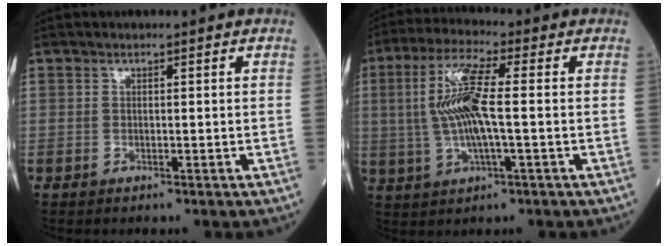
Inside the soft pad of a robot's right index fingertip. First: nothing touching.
{"total": 9.9, "force": [0.4, 1.4, 9.8], "torque": [-0.210, 0.009, 0.005]}